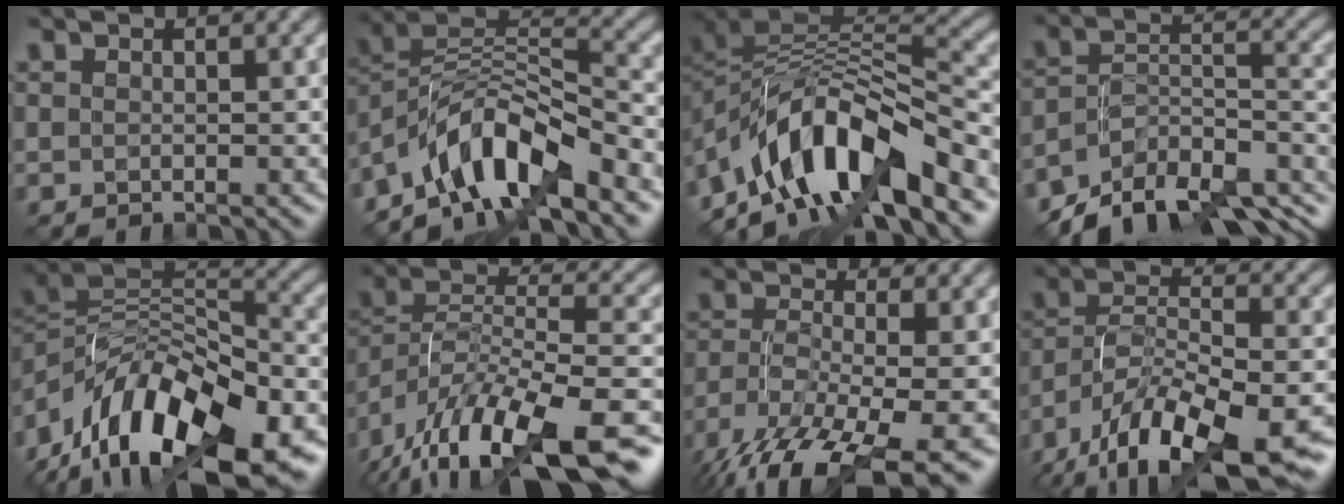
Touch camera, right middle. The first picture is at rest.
{"total": 8.7, "force": [-5.9, 2.9, 5.8], "torque": [-0.085, 0.009, -0.117]}
{"total": 11.5, "force": [-6.2, 4.7, 8.4], "torque": [-0.131, 0.011, -0.114]}
{"total": 11.2, "force": [-8.6, 4.8, 5.4], "torque": [-0.090, -0.002, -0.139]}
{"total": 16.1, "force": [-8.8, 7.8, 11.0], "torque": [-0.210, 0.010, -0.149]}
{"total": 16.0, "force": [-10.8, 5.7, 10.4], "torque": [-0.206, -0.005, -0.168]}
{"total": 13.5, "force": [-9.1, 4.2, 9.0], "torque": [-0.191, -0.040, -0.144]}
{"total": 17.5, "force": [-13.0, 6.6, 9.7], "torque": [-0.165, -0.022, -0.189]}